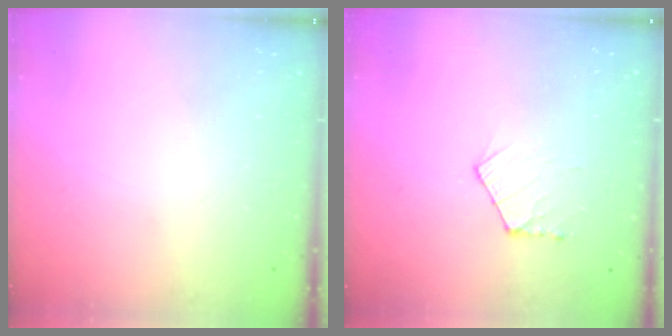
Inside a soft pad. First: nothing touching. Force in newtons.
{"total": 6.2, "press": 6.1, "slide": 0.8}